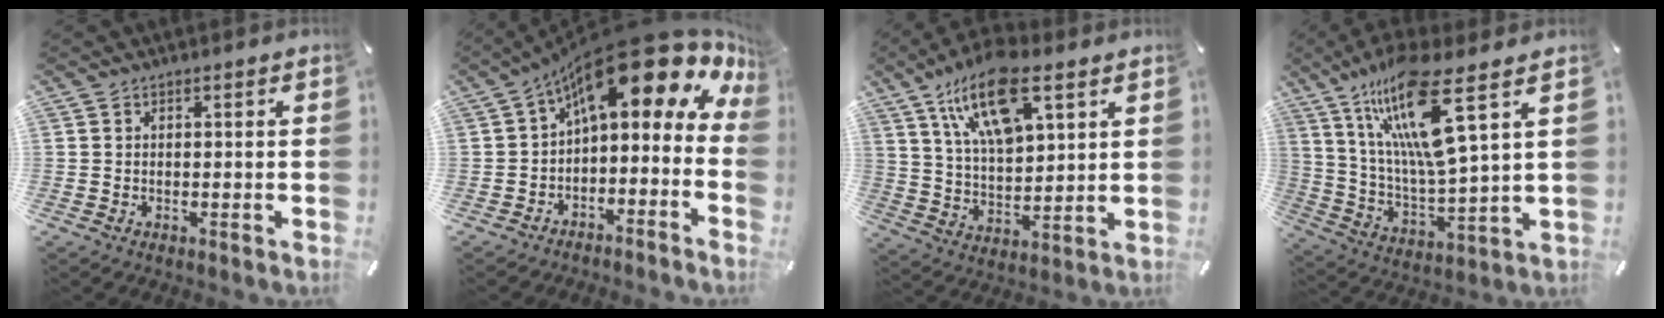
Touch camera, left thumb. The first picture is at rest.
{"total": 19.4, "force": [11.0, 7.8, 14.0], "torque": [-0.197, -0.089, 0.191]}
{"total": 16.1, "force": [9.4, 7.2, 11.0], "torque": [-0.217, -0.027, 0.160]}
{"total": 18.9, "force": [10.1, 3.4, 15.6], "torque": [-0.333, -0.052, 0.152]}